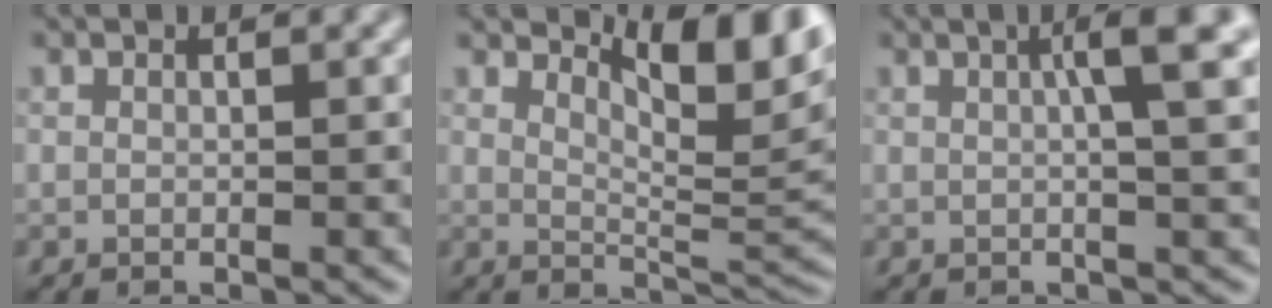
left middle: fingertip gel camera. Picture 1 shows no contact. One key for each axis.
{"total": 7.5, "fx": 4.4, "fy": 2.2, "fz": 5.7, "tx": -0.083, "ty": -0.006, "tz": 0.075}
{"total": 4.9, "fx": 1.2, "fy": 0.8, "fz": 4.7, "tx": -0.062, "ty": 0.014, "tz": 0.016}